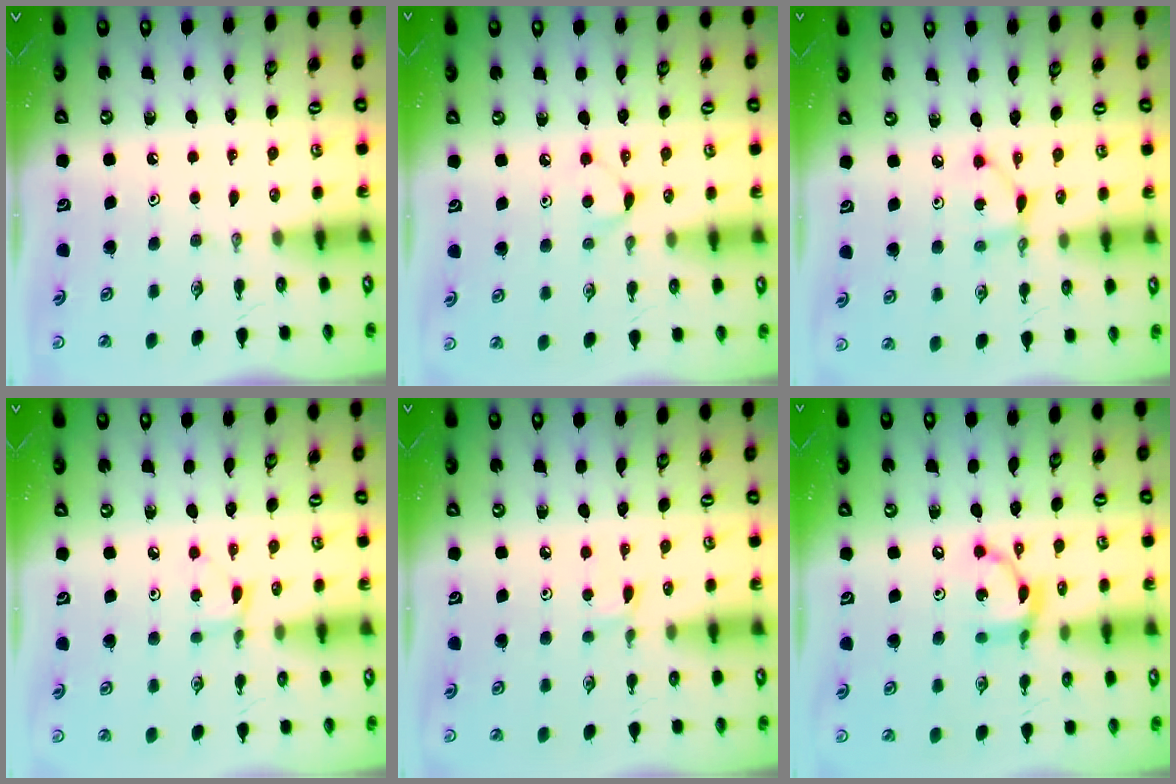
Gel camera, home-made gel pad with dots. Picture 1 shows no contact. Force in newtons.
{"total": 4.8, "press": 4.8, "slide": 0.6}
{"total": 3.8, "press": 3.8, "slide": 0.1}
{"total": 2.7, "press": 2.7, "slide": 0.3}
{"total": 1.4, "press": 1.4, "slide": 0.2}
{"total": 10.9, "press": 10.9, "slide": 0.8}